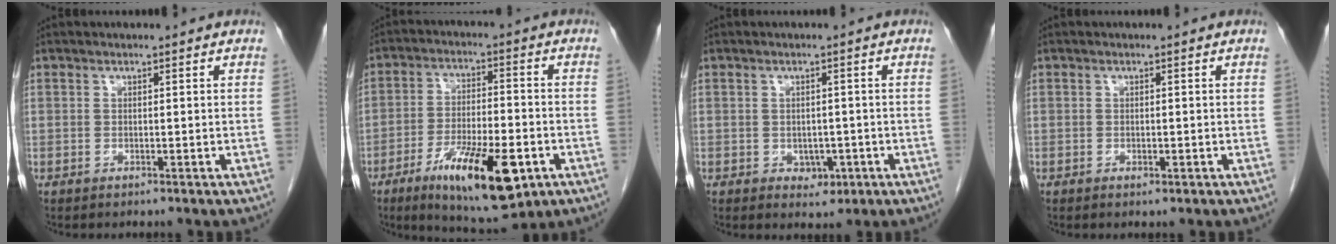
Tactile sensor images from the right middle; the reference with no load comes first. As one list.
[{"total": 15.4, "force": [-7.0, 4.1, 13.0], "torque": [-0.223, -0.018, -0.104]}, {"total": 2.8, "force": [-1.0, 2.0, 1.7], "torque": [-0.020, 0.002, -0.004]}, {"total": 0.8, "force": [-0.4, 0.4, 0.6], "torque": [-0.011, -0.001, -0.003]}]